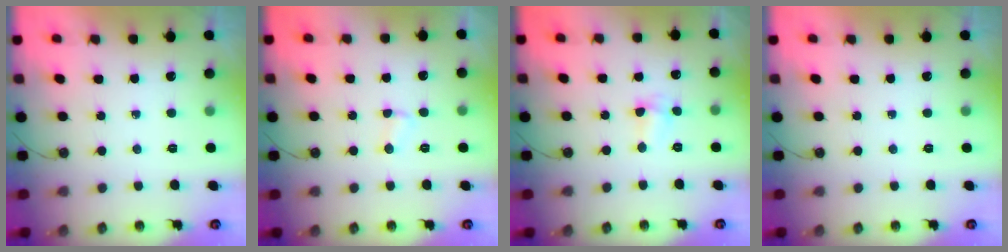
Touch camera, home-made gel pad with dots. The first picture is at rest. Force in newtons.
{"total": 3.3, "press": 3.3, "slide": 0.3}
{"total": 2.6, "press": 2.5, "slide": 0.6}
{"total": 0.0}